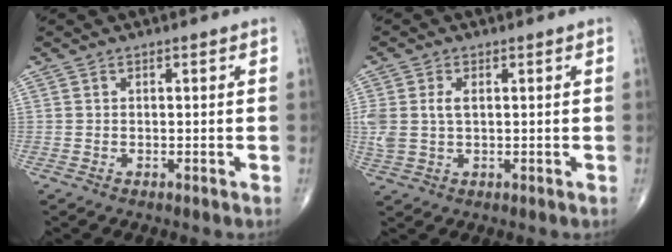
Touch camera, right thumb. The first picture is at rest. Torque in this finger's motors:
{"motor_torque": [0.42, 0.56, 0.65, 0.22, 0.23]}